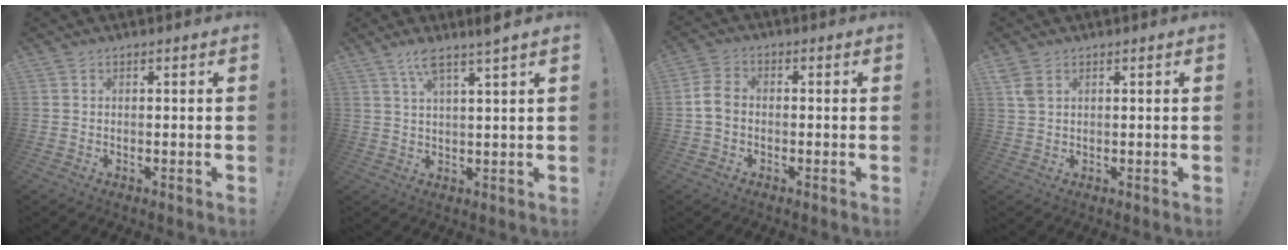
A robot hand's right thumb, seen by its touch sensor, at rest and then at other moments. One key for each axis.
{"total": 5.9, "fx": 4.0, "fy": -0.5, "fz": 4.3, "tx": -0.083, "ty": -0.014, "tz": 0.065}
{"total": 5.4, "fx": -0.9, "fy": 4.0, "fz": 3.4, "tx": -0.070, "ty": 0.016, "tz": -0.013}
{"total": 3.1, "fx": 1.6, "fy": 1.7, "fz": 2.1, "tx": -0.039, "ty": -0.002, "tz": 0.031}